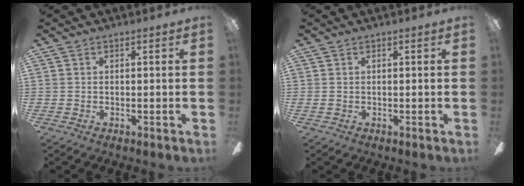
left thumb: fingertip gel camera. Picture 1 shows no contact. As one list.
[{"total": 0.0}]